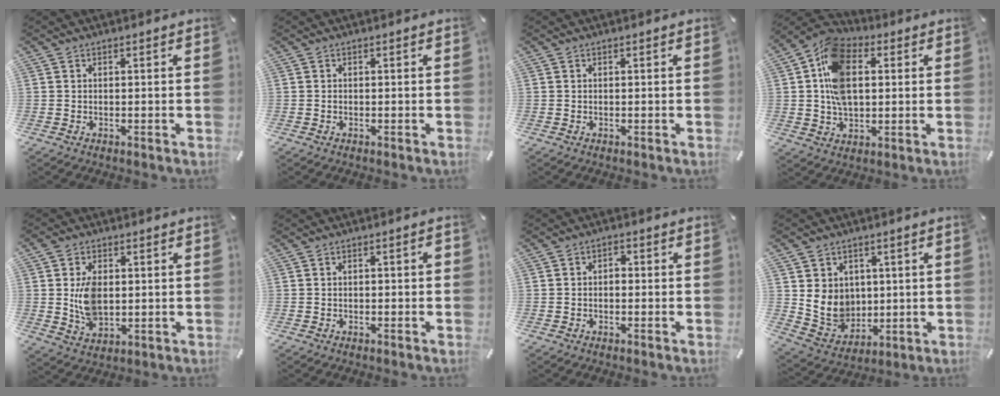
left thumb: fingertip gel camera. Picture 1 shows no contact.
{"total": 0.0}
{"total": 0.0}
{"total": 15.2, "force": [2.4, 10.6, 10.6], "torque": [-0.219, 0.013, 0.045]}
{"total": 8.7, "force": [0.9, 6.1, 6.1], "torque": [-0.116, 0.004, 0.018]}
{"total": 1.8, "force": [-0.4, 0.9, 1.5], "torque": [-0.026, 0.006, -0.008]}
{"total": 1.9, "force": [-0.6, 1.5, 1.1], "torque": [-0.024, 0.009, -0.013]}
{"total": 9.4, "force": [2.3, 8.8, 2.3], "torque": [-0.060, -0.024, 0.051]}